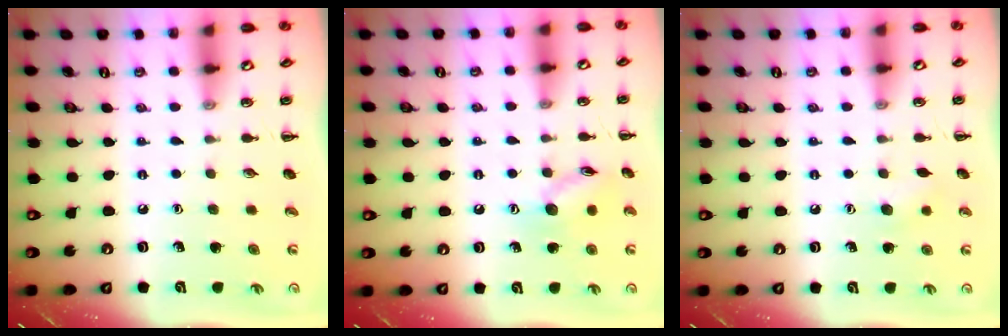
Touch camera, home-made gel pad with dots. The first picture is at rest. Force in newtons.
{"total": 9.4, "press": 9.4, "slide": 0.5}
{"total": 6.8, "press": 6.7, "slide": 1.2}